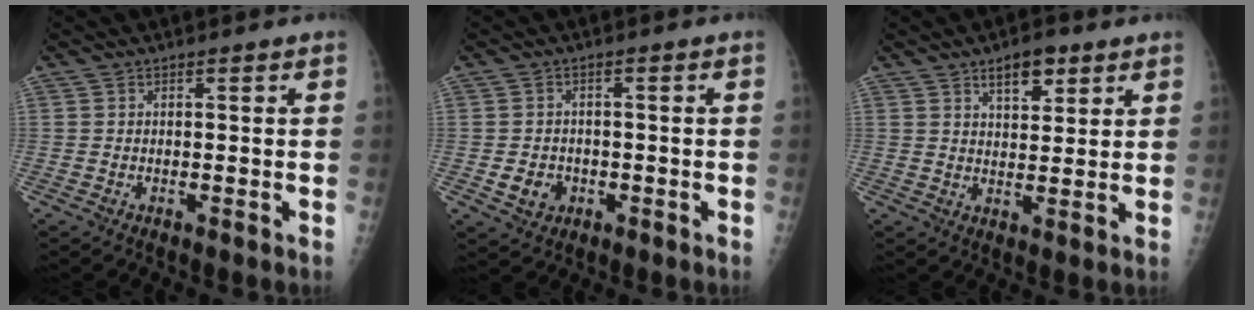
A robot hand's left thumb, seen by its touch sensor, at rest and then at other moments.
{"total": 4.0, "force": [-1.3, 3.4, 1.6], "torque": [-0.009, 0.006, -0.012]}
{"total": 6.3, "force": [3.8, 3.0, 4.1], "torque": [-0.037, -0.020, 0.059]}